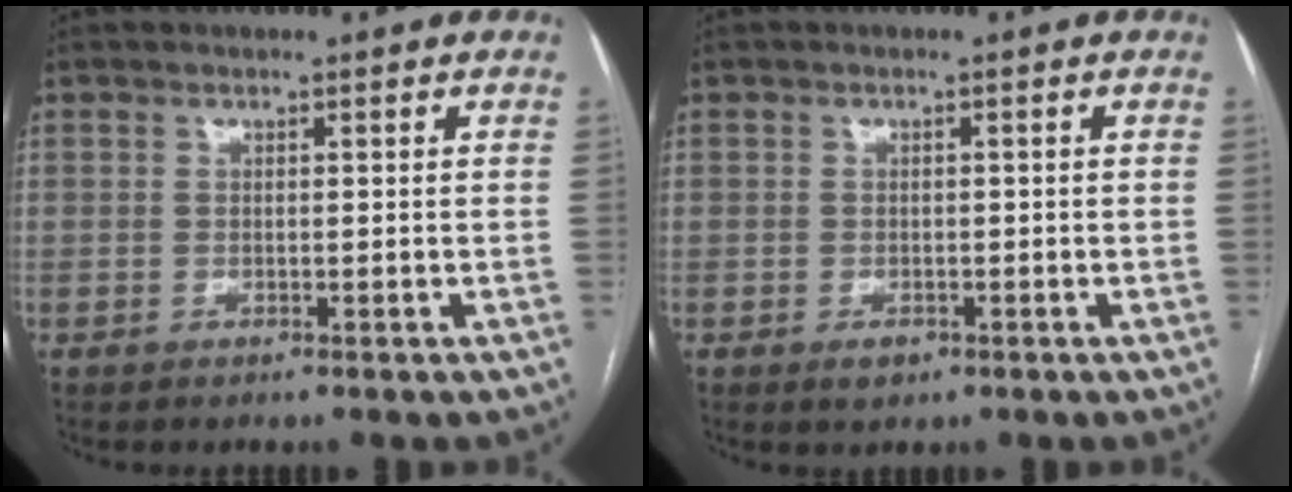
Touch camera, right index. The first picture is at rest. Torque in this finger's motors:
{"motor_torque": [-0.02, -0.01, 0.02, -0.02]}